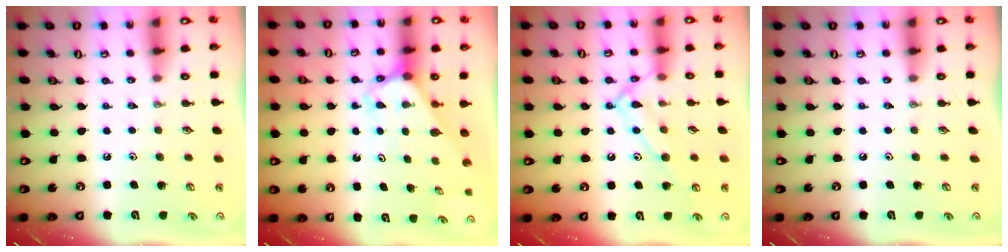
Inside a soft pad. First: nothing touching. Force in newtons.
{"total": 2.8, "press": 2.8, "slide": 0.2}
{"total": 12.0, "press": 12.0, "slide": 0.9}
{"total": 0.0}